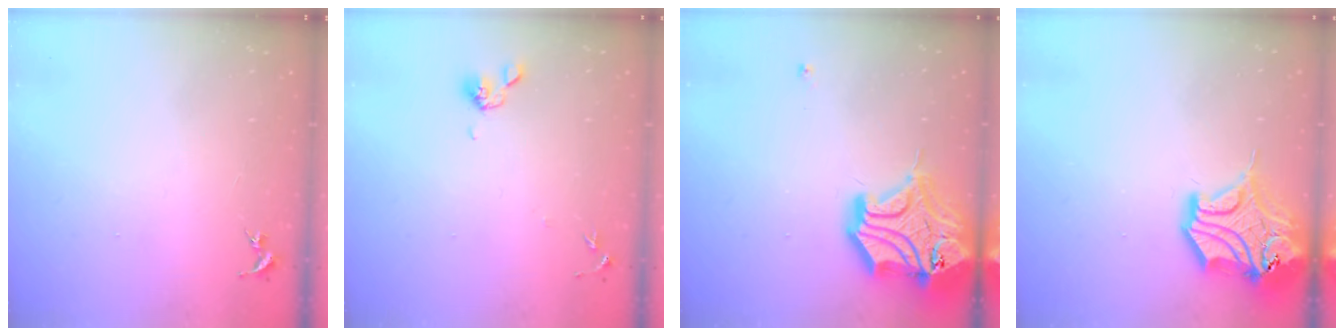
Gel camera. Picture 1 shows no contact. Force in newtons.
{"total": 7.1, "press": 6.8, "slide": 1.8}
{"total": 23.5, "press": 23.3, "slide": 3.4}
{"total": 17.2, "press": 17.0, "slide": 2.4}